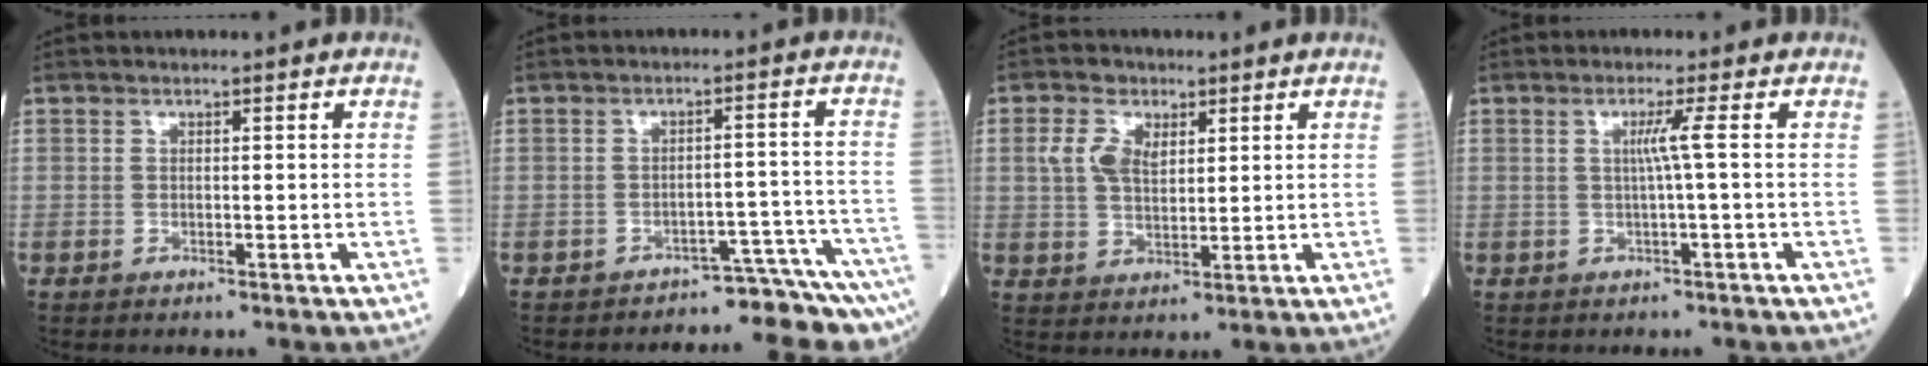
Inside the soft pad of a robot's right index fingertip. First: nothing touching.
{"total": 7.0, "force": [-7.0, 0.0, 0.6], "torque": [0.015, 0.045, -0.082]}
{"total": 5.4, "force": [2.1, 3.3, 3.8], "torque": [-0.087, 0.013, 0.046]}
{"total": 3.2, "force": [0.4, -1.2, 2.9], "torque": [-0.058, 0.000, 0.010]}